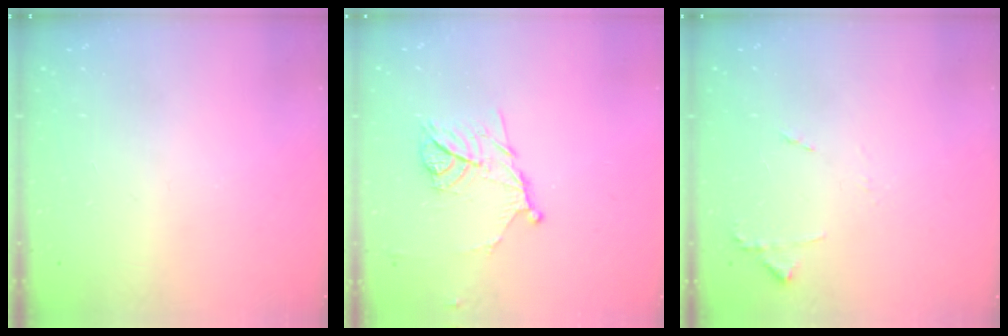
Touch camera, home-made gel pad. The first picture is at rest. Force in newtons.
{"total": 11.4, "press": 11.3, "slide": 0.7}
{"total": 7.8, "press": 7.7, "slide": 0.7}